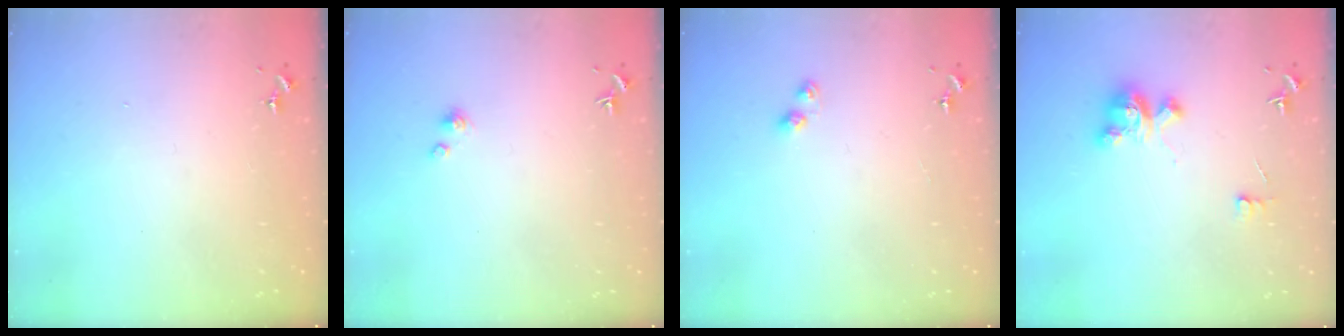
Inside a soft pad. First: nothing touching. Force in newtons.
{"total": 2.1, "press": 2.1, "slide": 0.2}
{"total": 3.2, "press": 3.2, "slide": 0.4}
{"total": 5.8, "press": 5.8, "slide": 0.4}